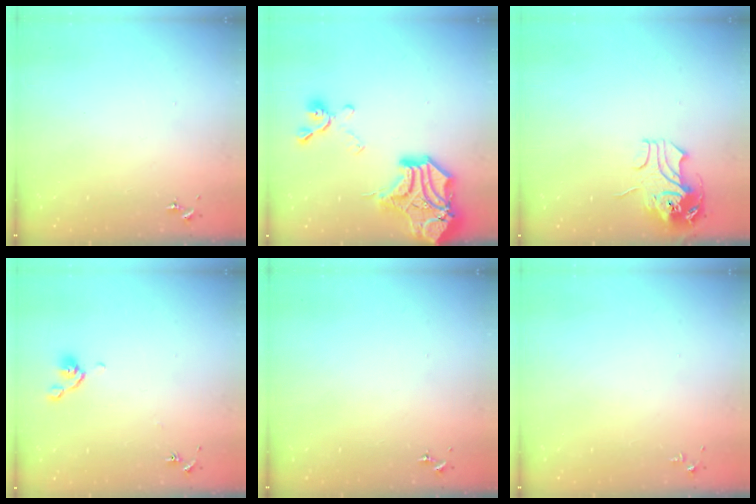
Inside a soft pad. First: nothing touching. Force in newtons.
{"total": 22.5, "press": 22.3, "slide": 2.7}
{"total": 11.0, "press": 10.9, "slide": 1.5}
{"total": 5.8, "press": 5.6, "slide": 1.7}
{"total": 0.0}
{"total": 2.8, "press": 2.8, "slide": 0.4}